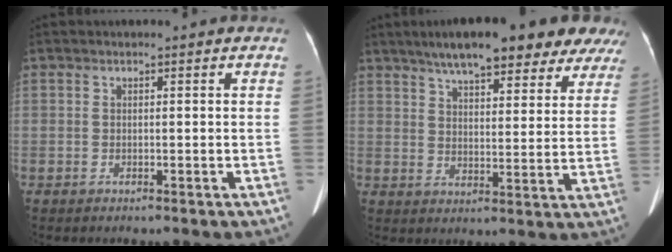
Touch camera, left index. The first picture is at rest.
{"total": 20.5, "force": [16.3, 4.9, 11.4], "torque": [-0.156, 0.036, 0.208]}